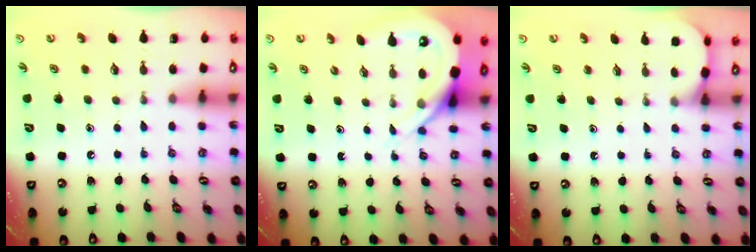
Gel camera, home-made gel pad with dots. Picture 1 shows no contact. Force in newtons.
{"total": 6.1, "press": 6.0, "slide": 0.8}
{"total": 1.8, "press": 1.8, "slide": 0.1}